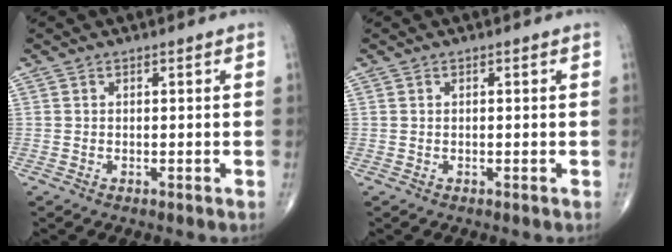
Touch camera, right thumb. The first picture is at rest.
{"total": 0.0}